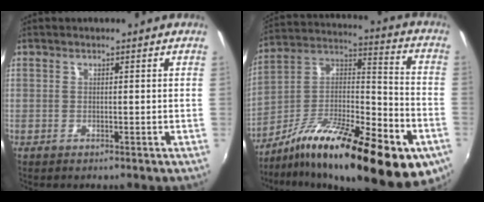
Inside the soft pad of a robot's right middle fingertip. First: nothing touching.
{"total": 29.3, "force": [-16.8, 9.3, 22.1], "torque": [-0.340, -0.007, -0.261]}